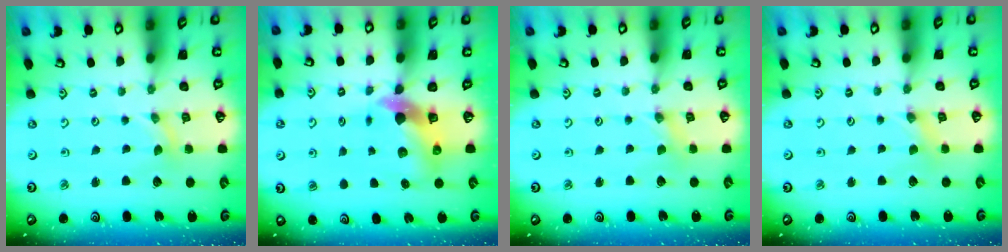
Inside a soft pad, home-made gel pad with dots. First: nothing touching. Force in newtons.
{"total": 7.0, "press": 6.9, "slide": 1.2}
{"total": 0.0}
{"total": 0.0}